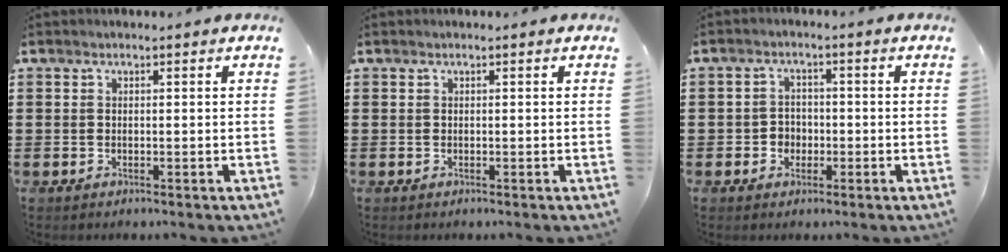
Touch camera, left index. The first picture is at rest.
{"total": 0.0}
{"total": 2.6, "force": [-1.0, 2.3, 0.8], "torque": [-0.023, 0.004, -0.024]}